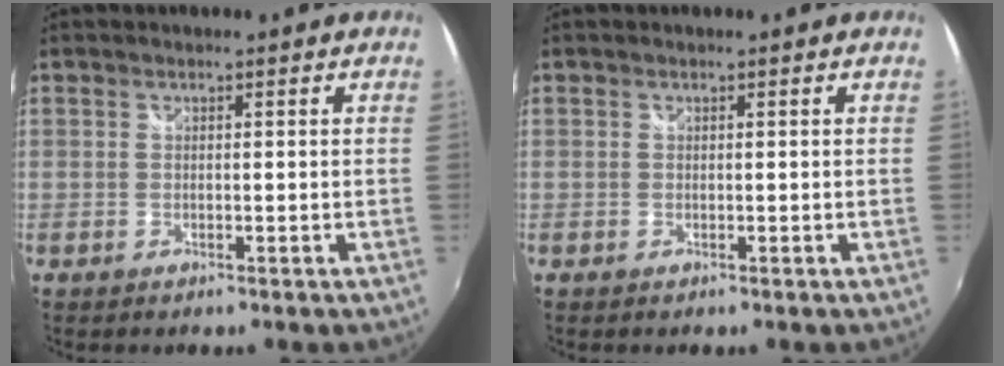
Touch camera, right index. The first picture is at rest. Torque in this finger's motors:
{"motor_torque": [0.01, 0.00, 0.00, 0.01]}